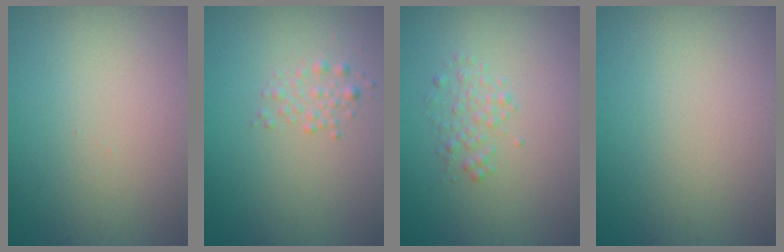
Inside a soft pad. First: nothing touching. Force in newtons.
{"total": 1.4, "press": 1.4, "slide": 0.0}
{"total": 1.5, "press": 1.5, "slide": 0.0}
{"total": 0.0}